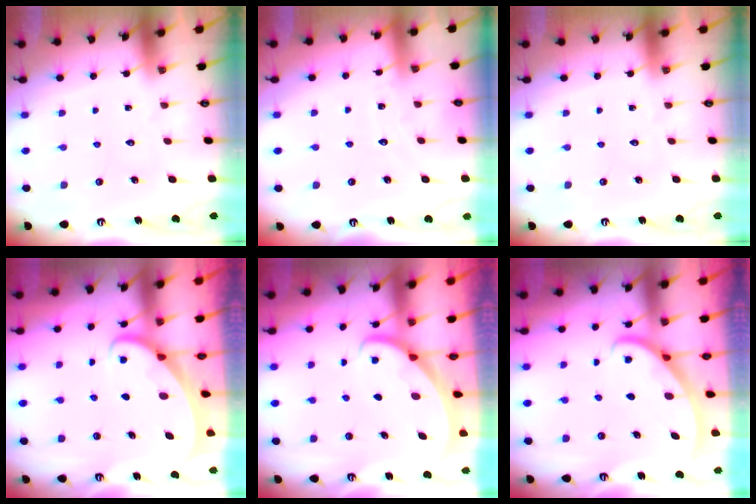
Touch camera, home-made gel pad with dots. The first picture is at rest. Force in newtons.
{"total": 4.7, "press": 4.6, "slide": 0.5}
{"total": 0.0}
{"total": 1.7, "press": 1.7, "slide": 0.2}
{"total": 1.2, "press": 1.2, "slide": 0.0}
{"total": 2.5, "press": 2.5, "slide": 0.2}